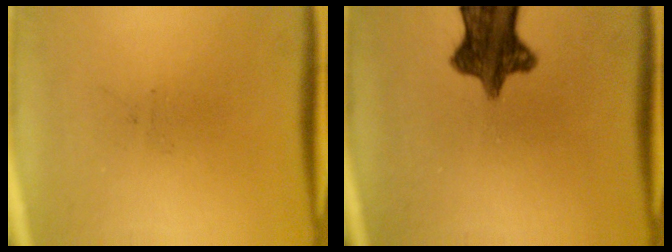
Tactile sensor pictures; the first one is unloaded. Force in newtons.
{"total": 10.1}